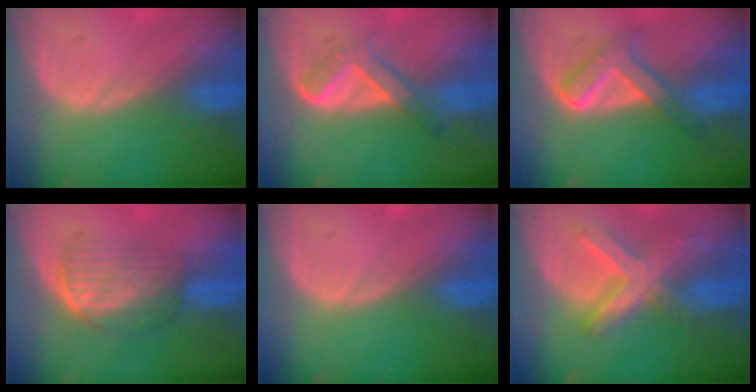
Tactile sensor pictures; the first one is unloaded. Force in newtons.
{"total": 5.3, "press": 5.1, "slide": 1.6}
{"total": 5.9, "press": 5.9, "slide": 0.2}
{"total": 7.1, "press": 6.0, "slide": 3.8}
{"total": 0.0}
{"total": 8.1, "press": 7.0, "slide": 4.1}